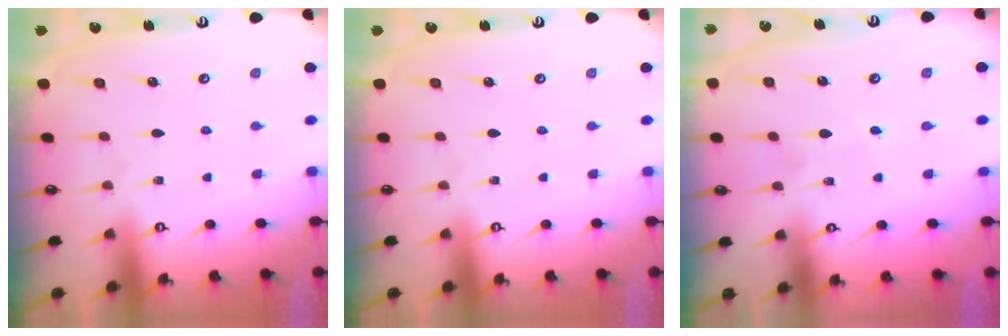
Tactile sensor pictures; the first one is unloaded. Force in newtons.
{"total": 0.0}
{"total": 2.7, "press": 2.6, "slide": 0.2}